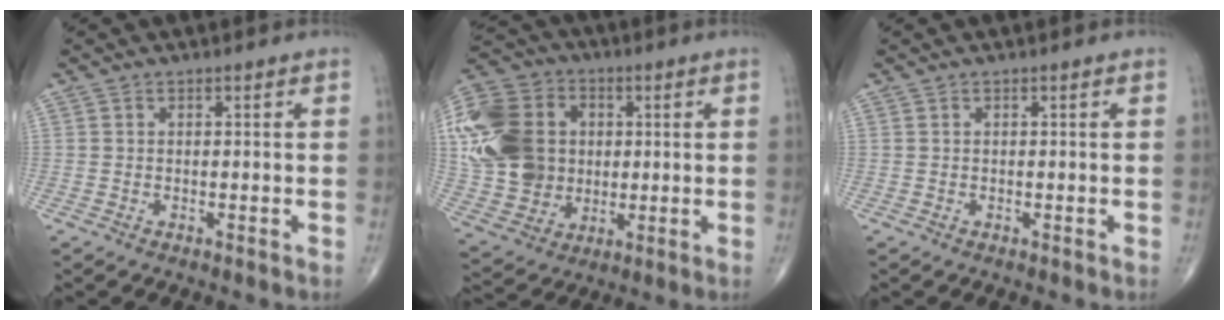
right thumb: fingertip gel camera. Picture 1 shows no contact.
{"total": 23.2, "force": [3.2, 18.2, 14.0], "torque": [-0.287, 0.018, 0.066]}
{"total": 0.0}